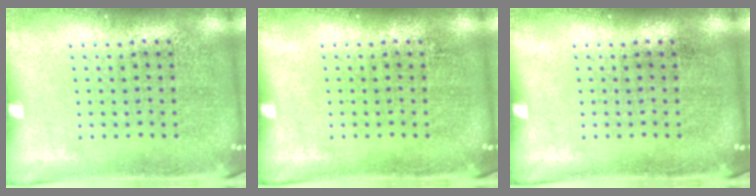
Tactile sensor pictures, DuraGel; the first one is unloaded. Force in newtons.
{"total": 0.0}
{"total": 0.0}